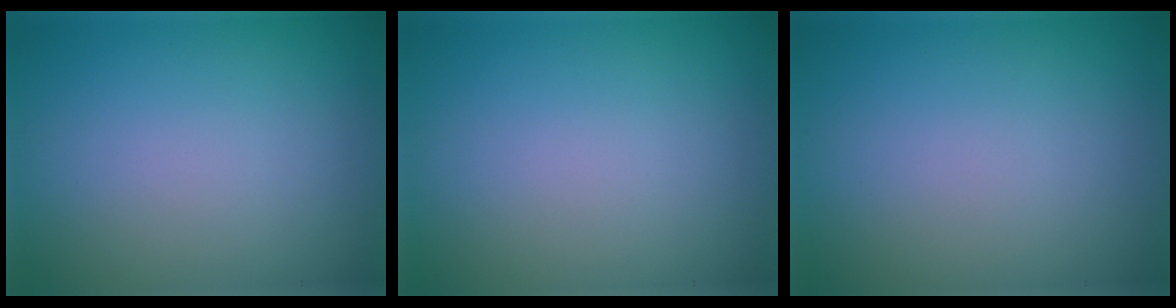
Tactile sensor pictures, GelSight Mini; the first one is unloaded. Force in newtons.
{"total": 0.0}
{"total": 0.0}